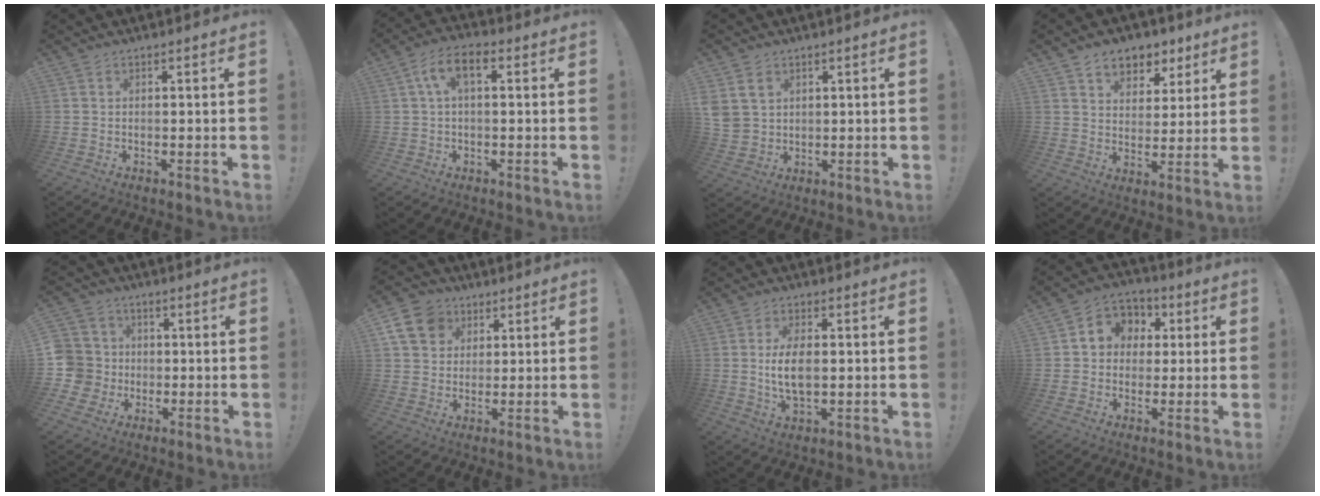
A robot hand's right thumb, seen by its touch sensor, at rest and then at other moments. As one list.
[{"total": 7.1, "force": [1.5, 3.4, 6.0], "torque": [-0.109, 0.011, 0.029]}, {"total": 6.5, "force": [3.1, 5.1, 2.6], "torque": [-0.042, -0.009, 0.062]}, {"total": 8.5, "force": [5.5, 5.8, 2.8], "torque": [-0.034, -0.040, 0.104]}, {"total": 9.4, "force": [-0.7, 9.1, 2.3], "torque": [-0.048, 0.004, -0.009]}, {"total": 11.9, "force": [4.8, 9.9, 4.7], "torque": [-0.078, -0.019, 0.097]}, {"total": 8.5, "force": [0.3, 4.3, 7.3], "torque": [-0.126, -0.012, -0.003]}, {"total": 7.7, "force": [0.3, 7.3, 2.5], "torque": [-0.033, 0.003, 0.013]}]